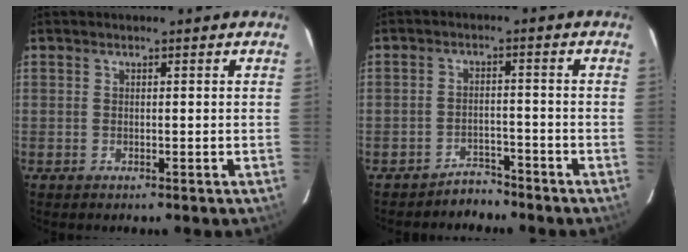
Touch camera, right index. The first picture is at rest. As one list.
[{"total": 3.8, "force": [-3.4, 1.7, -0.1], "torque": [-0.004, 0.012, -0.052]}]